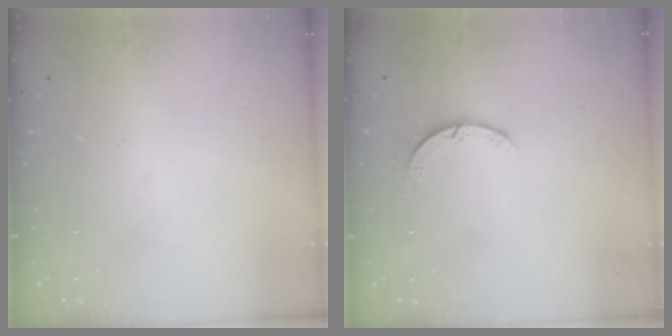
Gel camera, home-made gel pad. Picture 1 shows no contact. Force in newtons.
{"total": 2.9, "press": 2.9, "slide": 0.4}